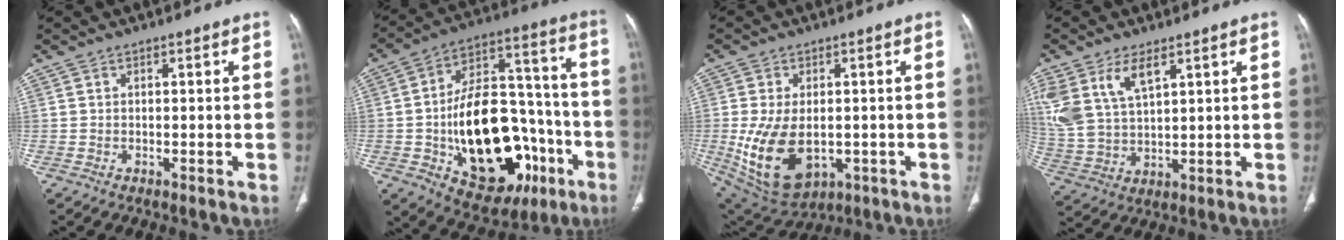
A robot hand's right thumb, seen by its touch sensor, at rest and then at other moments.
{"total": 29.1, "force": [-8.2, 16.8, 22.3], "torque": [-0.341, 0.039, -0.105]}
{"total": 14.5, "force": [-2.2, 8.9, 11.2], "torque": [-0.203, -0.008, -0.008]}
{"total": 12.3, "force": [6.2, 6.4, 8.5], "torque": [-0.183, -0.014, 0.136]}